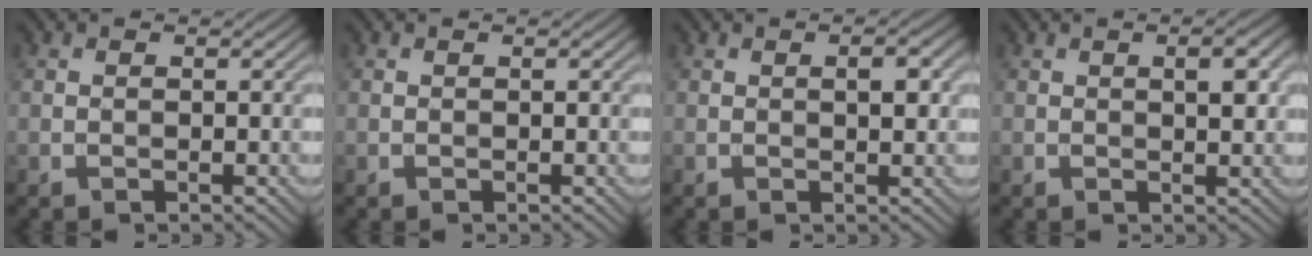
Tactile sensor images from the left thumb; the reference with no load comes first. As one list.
[{"total": 0.0}, {"total": 2.3, "force": [0.4, 0.8, 2.1], "torque": [-0.031, 0.001, 0.005]}, {"total": 2.9, "force": [0.7, 0.9, 2.7], "torque": [-0.044, 0.001, 0.012]}]